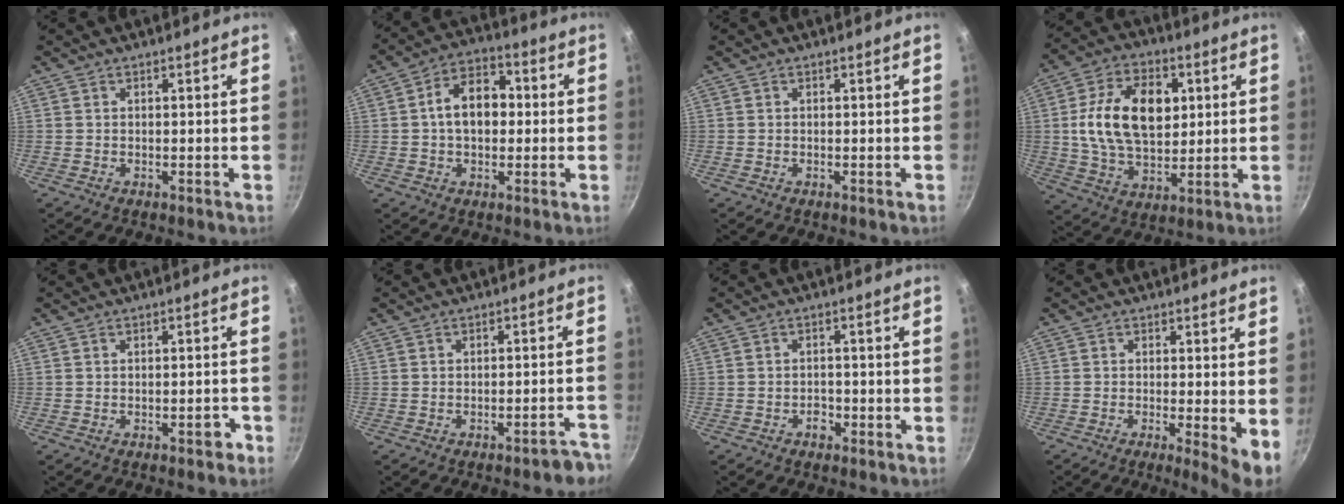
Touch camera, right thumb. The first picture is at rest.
{"total": 10.3, "force": [0.4, 7.1, 7.5], "torque": [-0.088, 0.029, -0.006]}
{"total": 0.0}
{"total": 17.7, "force": [3.1, 11.4, 13.2], "torque": [-0.208, 0.001, 0.051]}
{"total": 2.1, "force": [-1.2, 1.0, 1.3], "torque": [-0.006, 0.020, -0.009]}
{"total": 4.8, "force": [-3.8, 1.3, 2.6], "torque": [-0.009, 0.044, -0.032]}
{"total": 2.0, "force": [-1.2, 1.4, 0.9], "torque": [-0.002, 0.012, -0.015]}
{"total": 5.6, "force": [-0.5, 1.0, 5.5], "torque": [-0.077, -0.016, -0.008]}